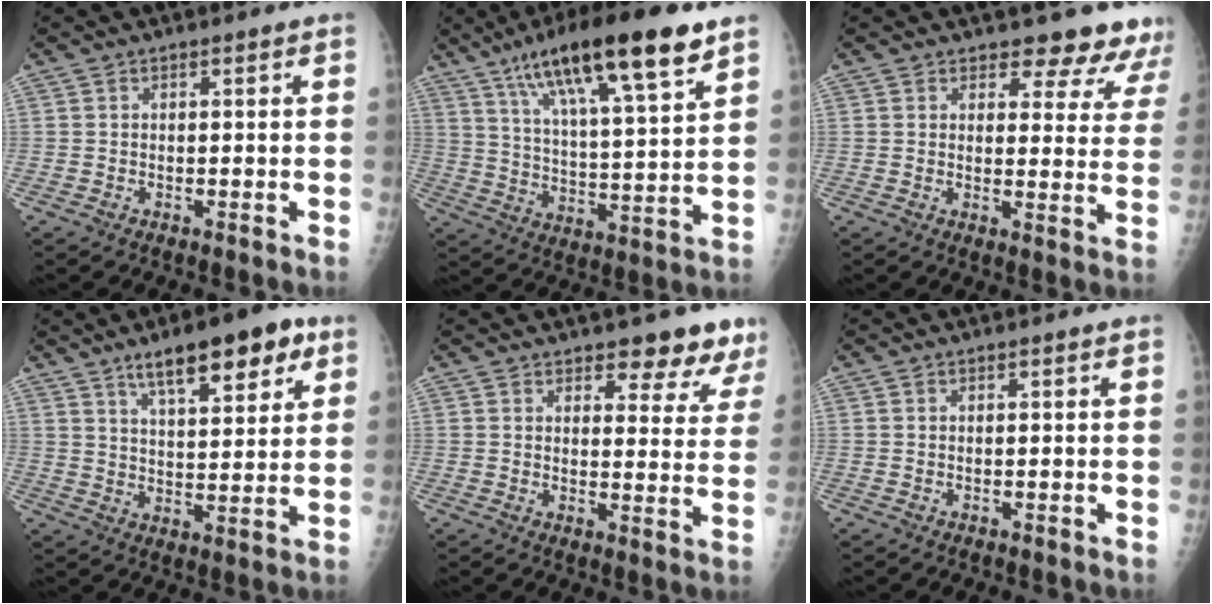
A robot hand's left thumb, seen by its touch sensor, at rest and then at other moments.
{"total": 20.6, "force": [12.5, 4.2, 15.8], "torque": [-0.251, -0.033, 0.211]}
{"total": 9.9, "force": [9.1, 3.5, 1.4], "torque": [0.029, -0.060, 0.081]}
{"total": 13.3, "force": [7.9, 4.6, 9.7], "torque": [-0.116, -0.029, 0.121]}
{"total": 9.4, "force": [7.7, 3.5, 4.2], "torque": [-0.012, -0.046, 0.080]}
{"total": 0.0}